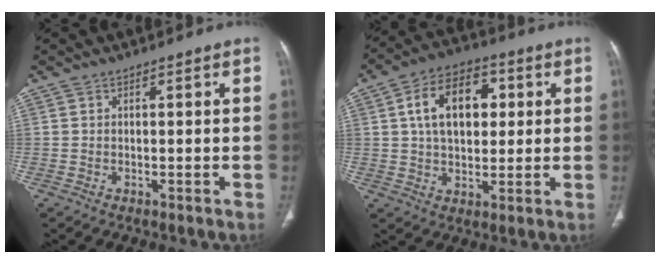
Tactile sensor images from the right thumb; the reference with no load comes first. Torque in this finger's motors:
{"motor_torque": [0.48, 3.12, 1.31, -0.43, 0.43]}